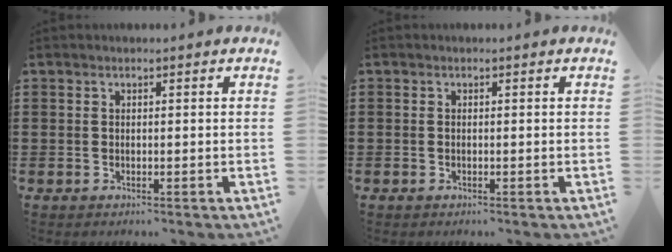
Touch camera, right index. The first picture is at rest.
{"total": 0.0}